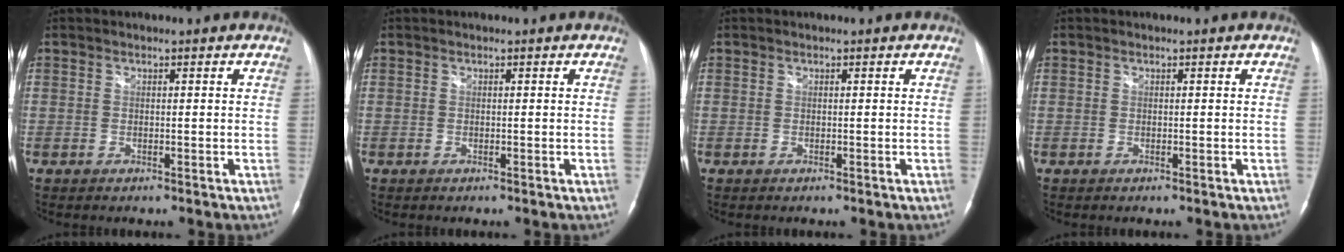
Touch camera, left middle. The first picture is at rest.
{"total": 0.0}
{"total": 0.0}
{"total": 0.0}